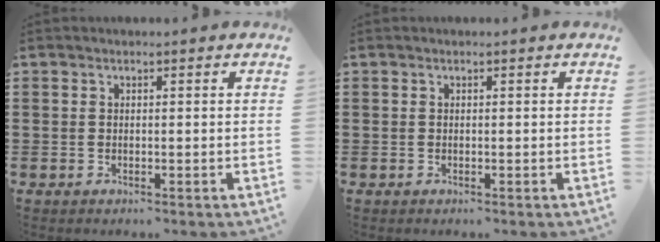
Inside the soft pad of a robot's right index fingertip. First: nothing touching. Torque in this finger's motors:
{"motor_torque": [0.00, 0.00, 0.00, -0.01]}